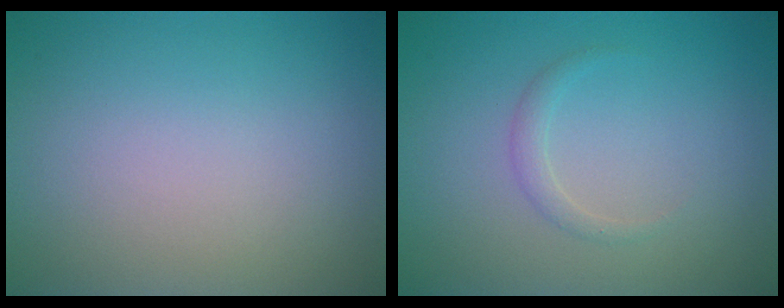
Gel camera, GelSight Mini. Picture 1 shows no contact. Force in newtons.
{"total": 1.1, "press": 1.1, "slide": 0.0}